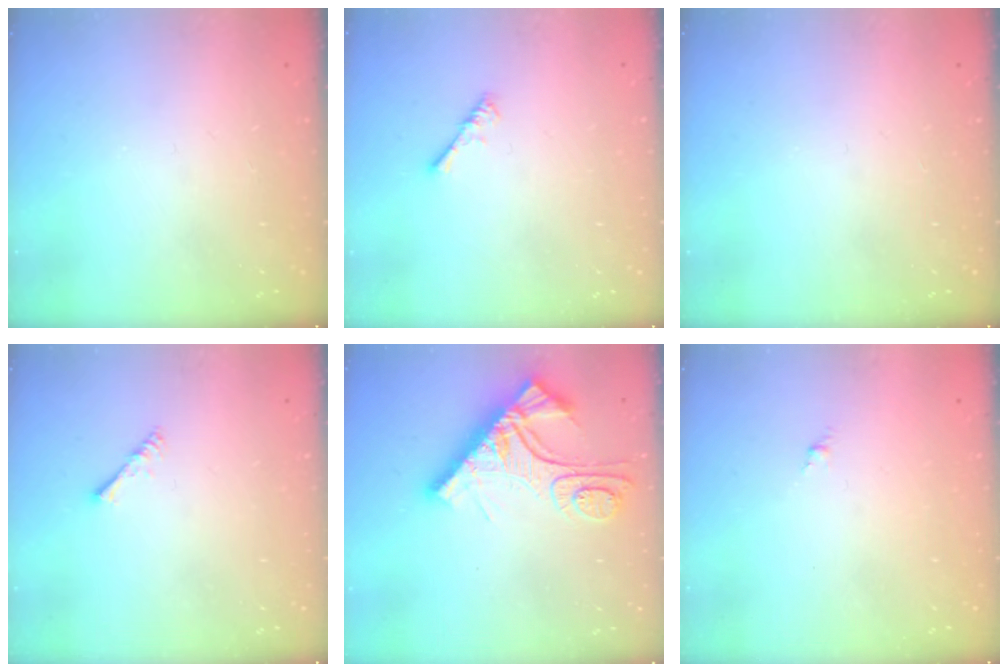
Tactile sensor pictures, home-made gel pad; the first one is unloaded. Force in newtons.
{"total": 0.8, "press": 0.8, "slide": 0.3}
{"total": 0.0}
{"total": 2.0, "press": 1.9, "slide": 0.4}
{"total": 14.4, "press": 14.3, "slide": 1.5}
{"total": 0.0}